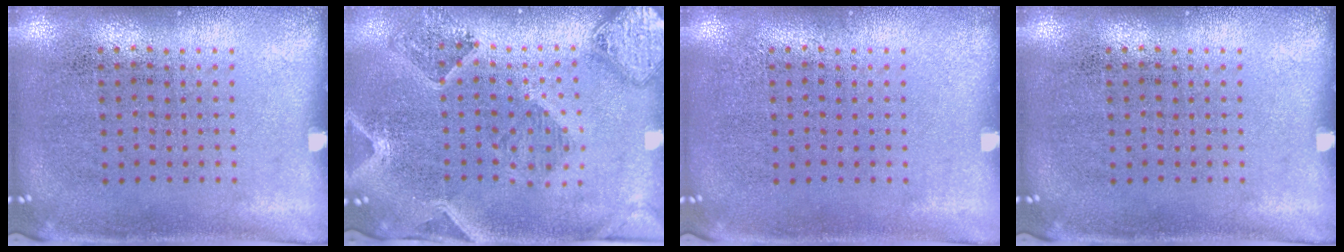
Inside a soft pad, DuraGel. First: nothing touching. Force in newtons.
{"total": 1.6, "press": 1.5, "slide": 0.3}
{"total": 0.0}
{"total": 0.0}